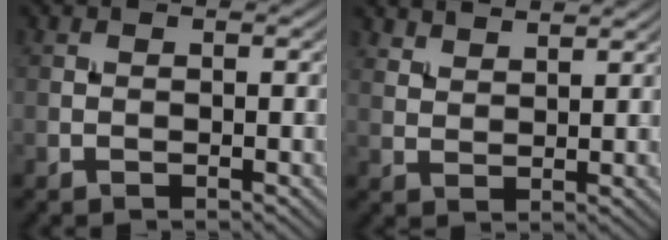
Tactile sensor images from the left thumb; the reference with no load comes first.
{"total": 4.1, "force": [3.7, 1.1, 1.6], "torque": [-0.031, -0.012, 0.082]}